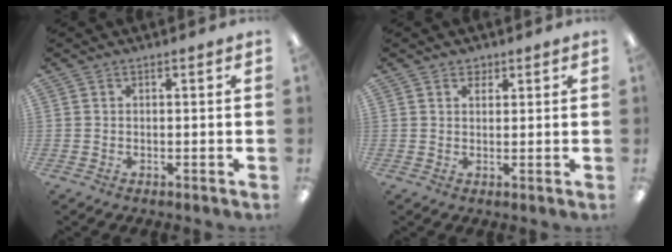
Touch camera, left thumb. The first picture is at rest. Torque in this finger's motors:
{"motor_torque": [-0.18, -0.06, -0.05, -0.08, -0.04]}